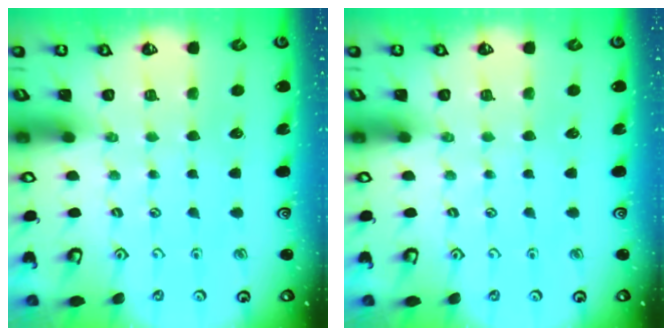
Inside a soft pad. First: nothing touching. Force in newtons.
{"total": 0.0}